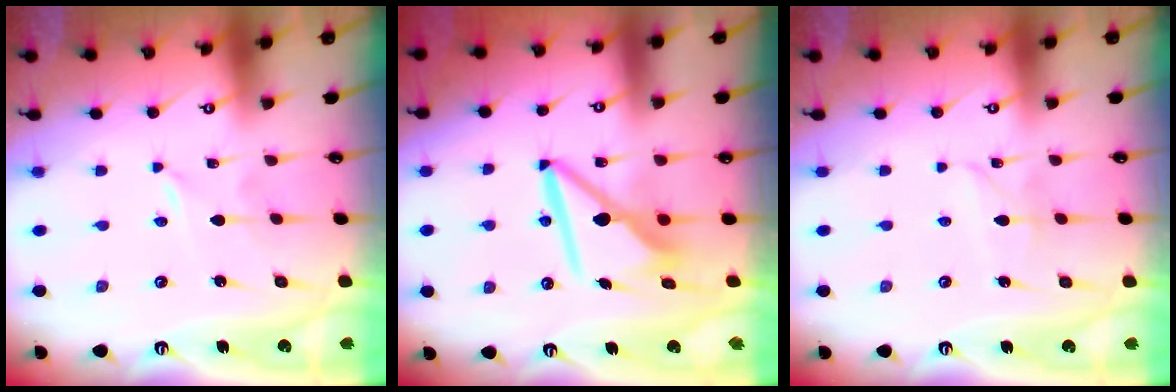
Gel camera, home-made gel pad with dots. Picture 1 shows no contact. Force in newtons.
{"total": 9.4, "press": 9.3, "slide": 1.1}
{"total": 2.7, "press": 2.7, "slide": 0.3}